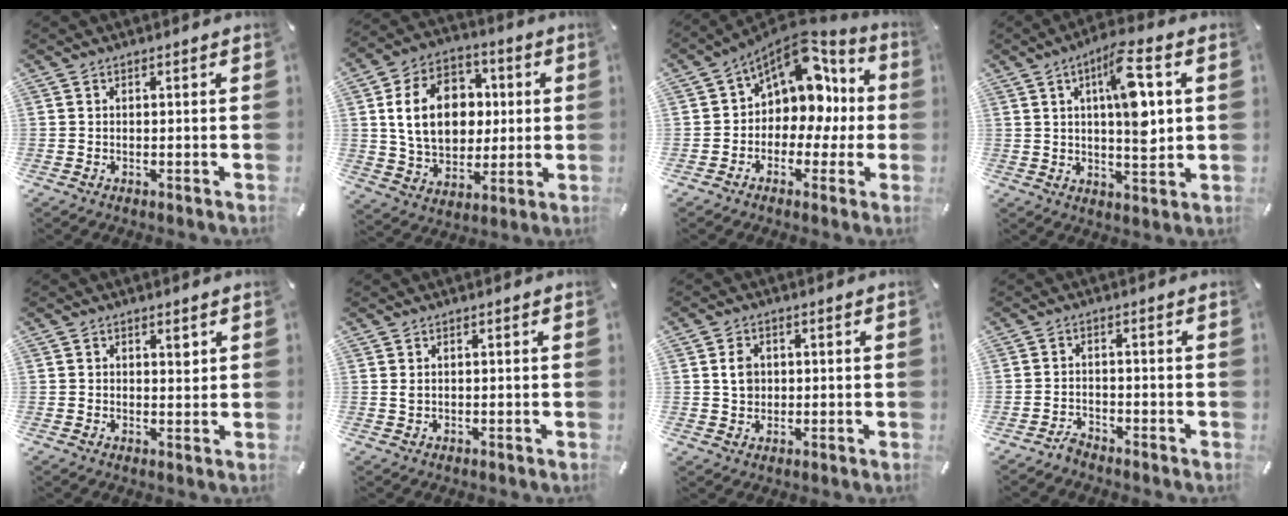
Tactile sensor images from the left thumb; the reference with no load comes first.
{"total": 16.9, "force": [2.2, 13.2, 10.2], "torque": [-0.188, 0.015, 0.044]}
{"total": 12.4, "force": [5.6, 8.7, 6.9], "torque": [-0.101, -0.052, 0.098]}
{"total": 12.3, "force": [3.3, 4.0, 11.2], "torque": [-0.177, -0.008, 0.046]}
{"total": 2.2, "force": [1.1, 1.5, 1.3], "torque": [-0.003, -0.006, 0.014]}
{"total": 0.8, "force": [0.3, 0.5, 0.5], "torque": [-0.010, 0.003, 0.004]}
{"total": 4.4, "force": [0.7, 3.8, 2.0], "torque": [-0.028, 0.002, 0.009]}
{"total": 2.5, "force": [-2.3, 0.7, 0.5], "torque": [-0.018, 0.010, -0.049]}